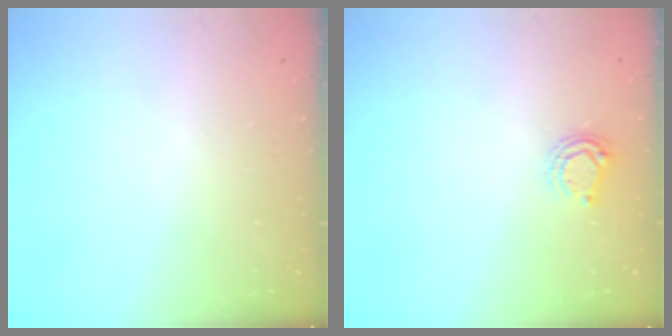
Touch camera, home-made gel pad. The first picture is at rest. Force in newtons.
{"total": 5.9, "press": 5.9, "slide": 0.6}